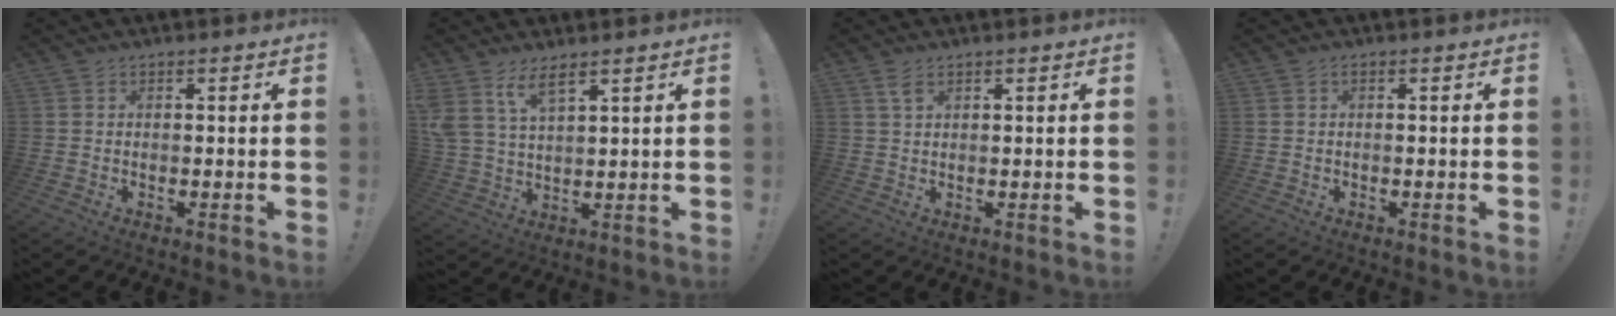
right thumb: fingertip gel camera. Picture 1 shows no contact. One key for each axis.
{"total": 8.1, "fx": 5.6, "fy": 3.0, "fz": 5.1, "tx": -0.117, "ty": -0.016, "tz": 0.106}
{"total": 2.8, "fx": 1.5, "fy": 1.2, "fz": 2.0, "tx": -0.038, "ty": -0.001, "tz": 0.026}
{"total": 0.7, "fx": -0.3, "fy": 0.0, "fz": 0.6, "tx": -0.018, "ty": 0.002, "tz": -0.004}